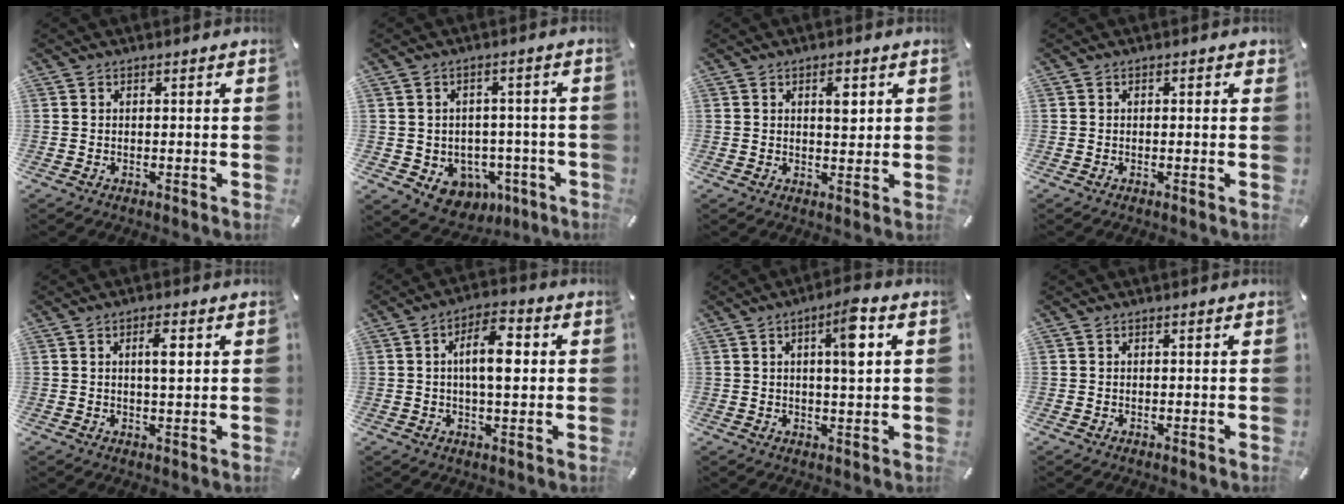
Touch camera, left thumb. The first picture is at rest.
{"total": 6.3, "force": [-1.1, 6.0, 1.5], "torque": [-0.024, -0.003, -0.011]}
{"total": 4.5, "force": [1.4, 2.1, 3.7], "torque": [-0.045, -0.007, 0.016]}
{"total": 0.6, "force": [-0.1, 0.3, 0.6], "torque": [-0.011, 0.000, -0.002]}
{"total": 4.5, "force": [0.9, 1.3, 4.2], "torque": [-0.077, 0.003, 0.011]}
{"total": 9.9, "force": [1.1, 4.3, 8.9], "torque": [-0.157, 0.002, 0.010]}
{"total": 7.6, "force": [2.2, 1.9, 7.1], "torque": [-0.108, -0.007, 0.028]}
{"total": 0.0}